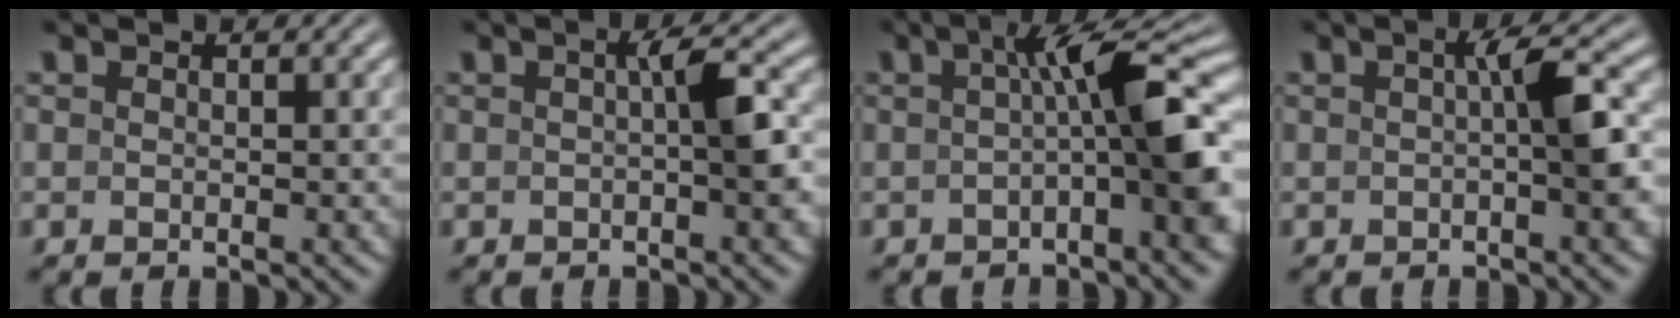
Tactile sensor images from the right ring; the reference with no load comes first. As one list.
[{"total": 2.9, "force": [-0.4, 0.0, 2.9], "torque": [-0.040, 0.002, -0.003]}, {"total": 6.9, "force": [-0.6, 1.1, 6.8], "torque": [-0.103, 0.006, -0.004]}, {"total": 3.5, "force": [-0.4, 0.0, 3.5], "torque": [-0.049, 0.005, -0.005]}]